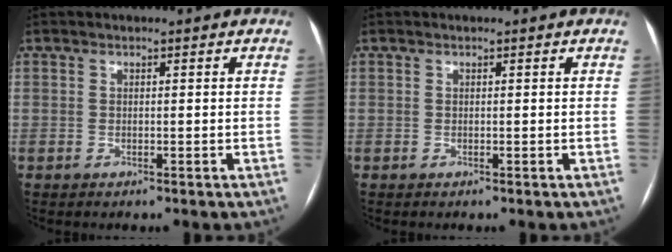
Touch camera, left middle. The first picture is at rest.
{"total": 0.0}